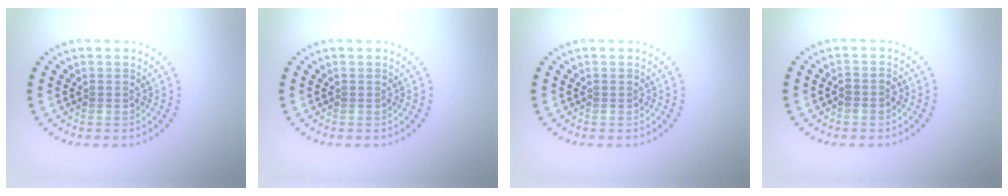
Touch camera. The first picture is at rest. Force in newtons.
{"total": 0.0}
{"total": 0.0}
{"total": 1.1, "press": 1.0, "slide": 0.5}